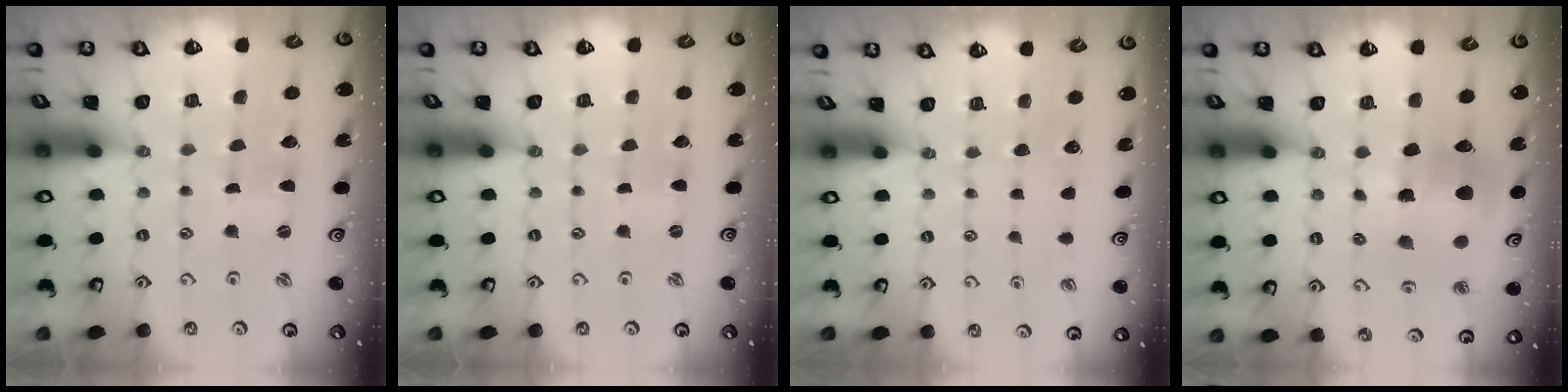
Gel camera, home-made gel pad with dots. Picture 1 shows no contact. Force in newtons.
{"total": 0.0}
{"total": 0.0}
{"total": 11.4, "press": 11.3, "slide": 1.4}